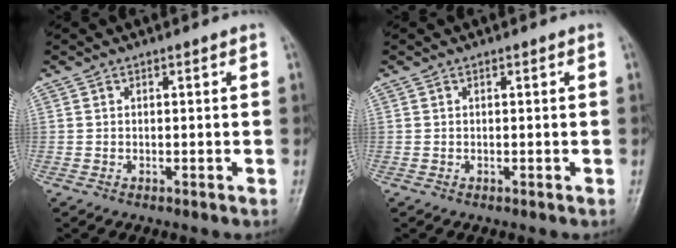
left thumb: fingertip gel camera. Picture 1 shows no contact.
{"total": 0.0}